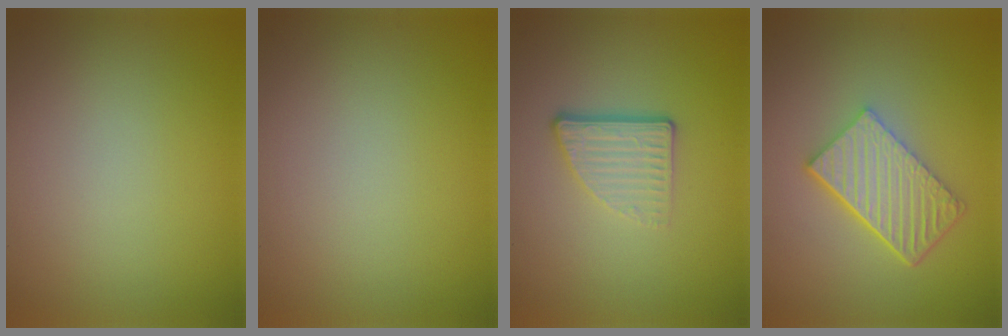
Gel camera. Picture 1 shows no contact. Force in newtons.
{"total": 0.0}
{"total": 3.7, "press": 2.4, "slide": 2.9}
{"total": 6.0, "press": 4.1, "slide": 4.4}